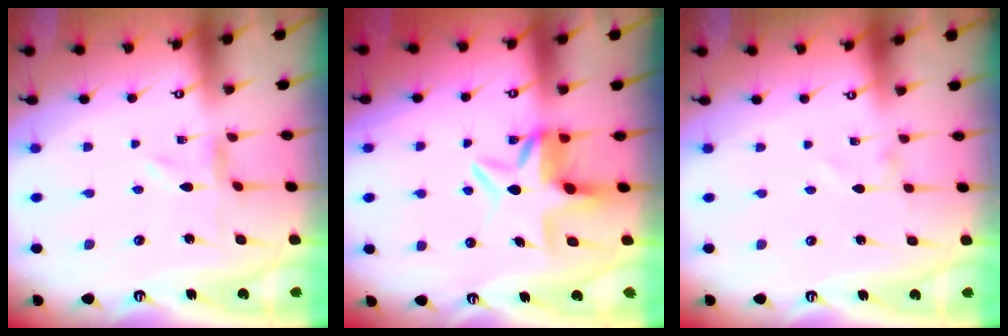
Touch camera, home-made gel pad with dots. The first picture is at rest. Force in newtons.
{"total": 7.0, "press": 6.5, "slide": 2.4}
{"total": 1.4, "press": 1.4, "slide": 0.0}